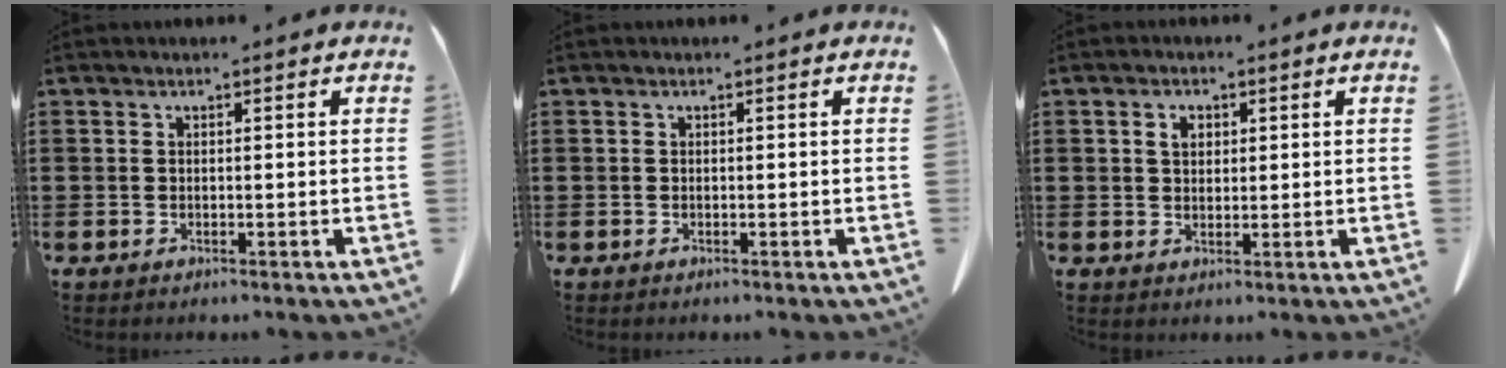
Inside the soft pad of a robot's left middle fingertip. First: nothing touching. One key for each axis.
{"total": 0.0}
{"total": 2.3, "fx": 1.0, "fy": 1.5, "fz": 1.5, "tx": -0.026, "ty": 0.003, "tz": 0.016}